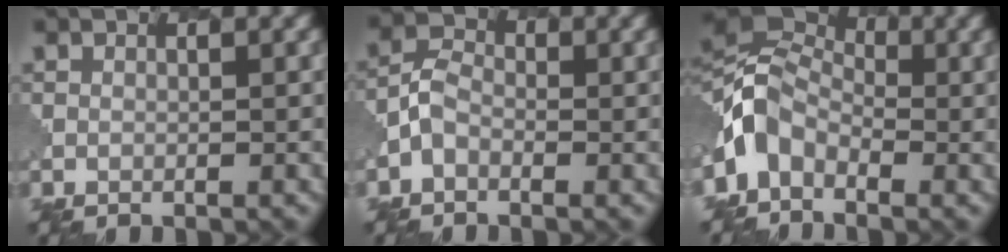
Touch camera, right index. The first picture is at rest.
{"total": 2.1, "force": [-0.9, 1.5, 1.2], "torque": [-0.024, 0.008, -0.026]}
{"total": 5.2, "force": [-1.9, 3.8, 3.0], "torque": [-0.056, 0.008, -0.056]}